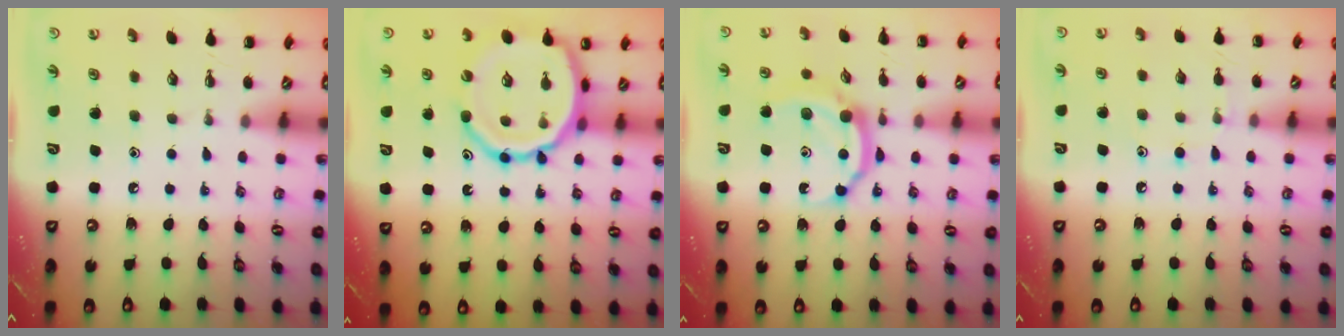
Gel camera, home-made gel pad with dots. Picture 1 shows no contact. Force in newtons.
{"total": 16.7, "press": 16.5, "slide": 2.2}
{"total": 9.9, "press": 9.9, "slide": 0.9}
{"total": 7.1, "press": 6.8, "slide": 2.0}